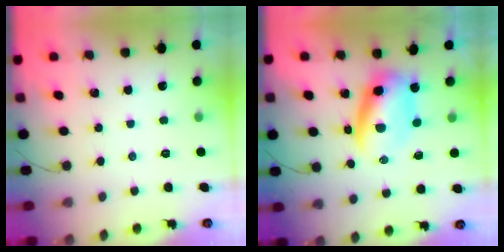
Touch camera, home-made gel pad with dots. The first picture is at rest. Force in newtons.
{"total": 6.6, "press": 6.4, "slide": 1.6}